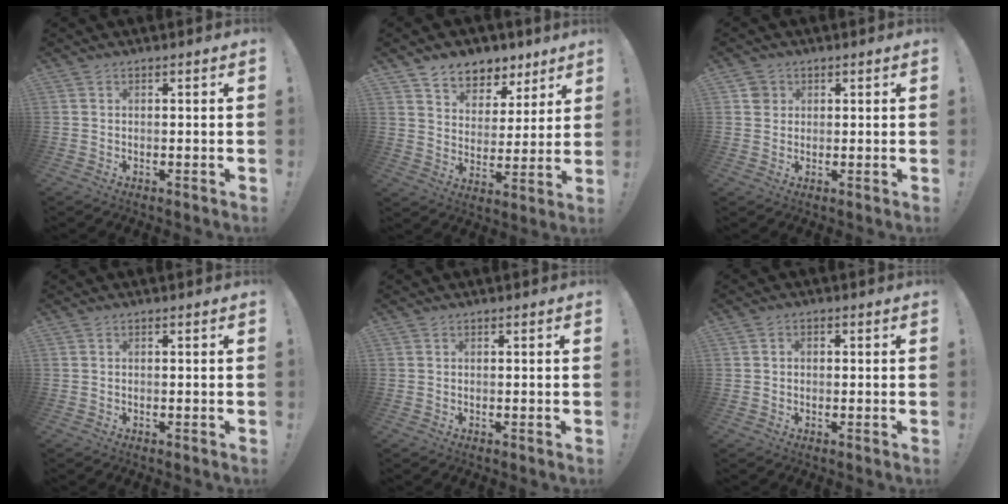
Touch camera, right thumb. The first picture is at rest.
{"total": 8.1, "force": [5.9, 5.3, 1.4], "torque": [-0.015, -0.050, 0.115]}
{"total": 3.2, "force": [1.2, 2.8, 0.7], "torque": [-0.005, 0.002, 0.022]}
{"total": 0.0}
{"total": 0.0}
{"total": 1.4, "force": [-0.5, 1.2, 0.6], "torque": [-0.014, 0.007, -0.009]}